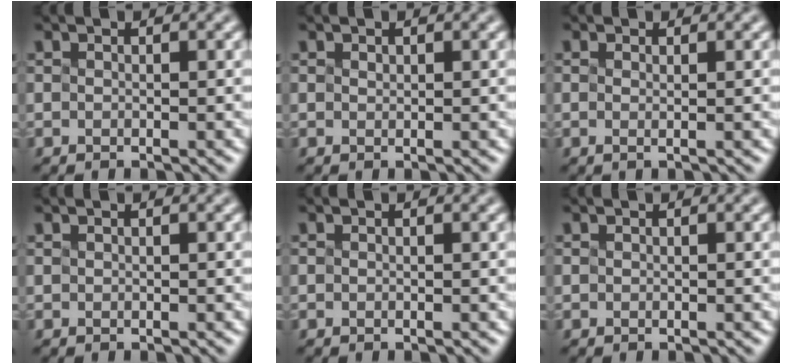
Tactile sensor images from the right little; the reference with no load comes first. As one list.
[{"total": 0.8, "force": [-0.1, -0.5, -0.6], "torque": [-0.002, -0.001, 0.016]}, {"total": 0.0}, {"total": 1.0, "force": [0.7, 0.5, 0.6], "torque": [-0.005, 0.012, 0.010]}, {"total": 0.0}, {"total": 0.0}]